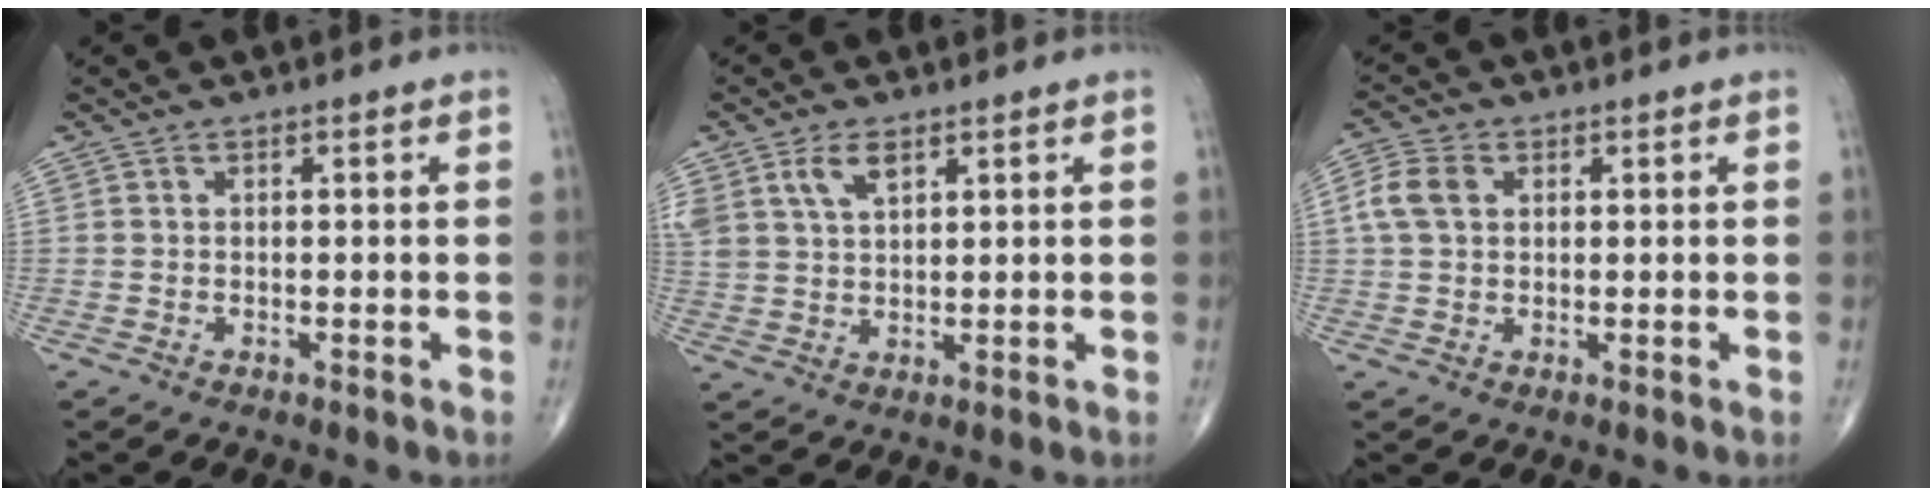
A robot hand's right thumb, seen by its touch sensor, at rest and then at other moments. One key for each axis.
{"total": 6.1, "fx": 3.3, "fy": 3.3, "fz": 4.0, "tx": -0.077, "ty": -0.007, "tz": 0.069}
{"total": 5.6, "fx": 1.3, "fy": 4.0, "fz": 3.7, "tx": -0.082, "ty": 0.011, "tz": 0.022}